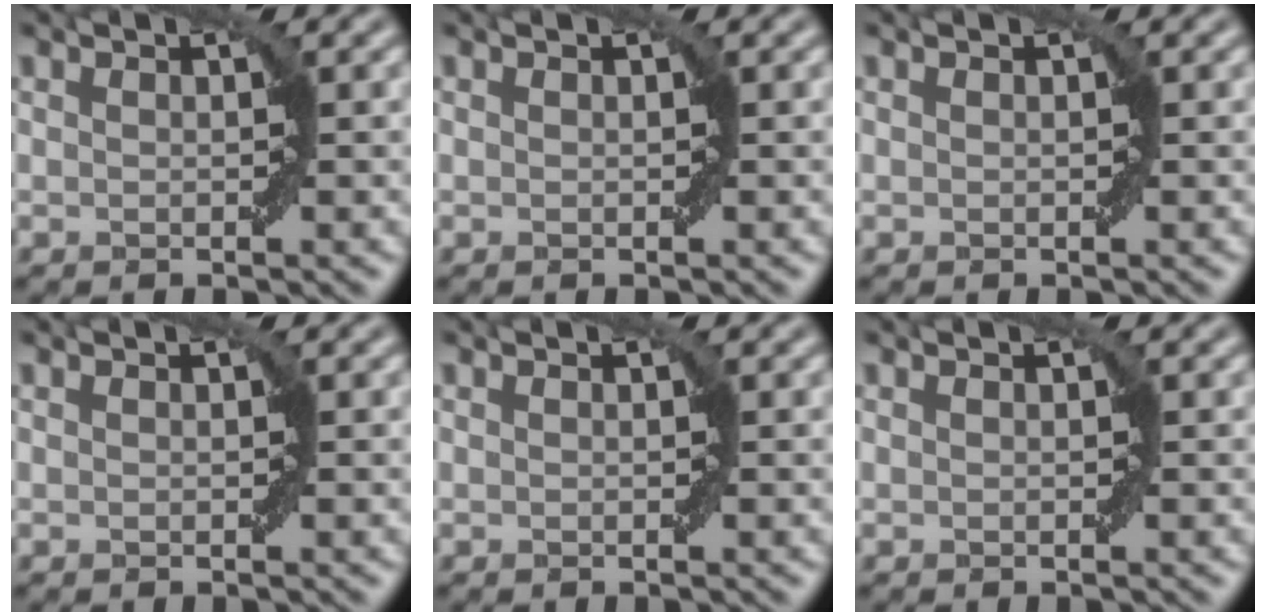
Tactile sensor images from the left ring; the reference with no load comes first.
{"total": 0.0}
{"total": 0.0}
{"total": 0.0}
{"total": 0.0}
{"total": 0.0}